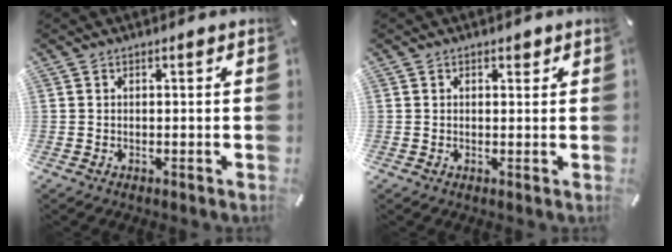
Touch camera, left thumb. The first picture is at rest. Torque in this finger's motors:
{"motor_torque": [-0.16, -0.59, 0.03, 0.19, 0.03]}